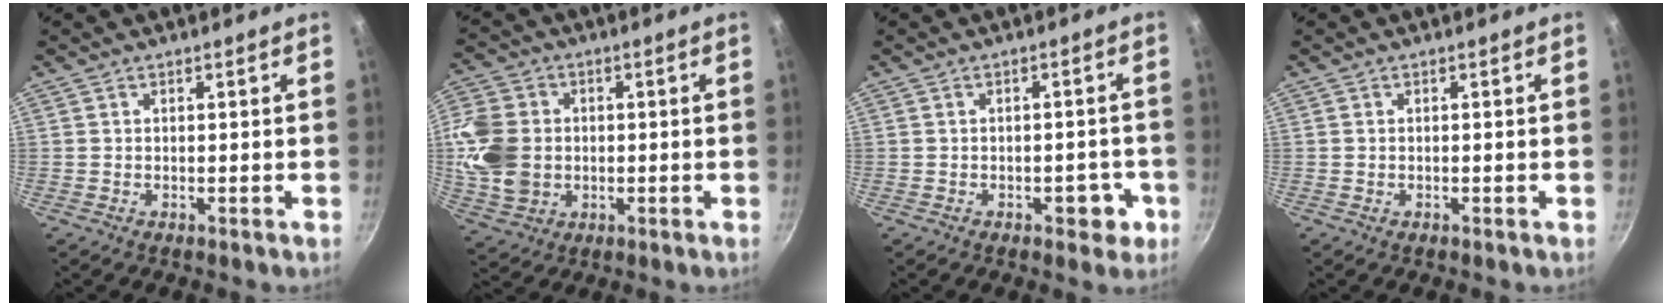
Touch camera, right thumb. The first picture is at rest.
{"total": 12.1, "force": [-0.1, 10.0, 6.9], "torque": [-0.121, -0.001, -0.003]}
{"total": 4.4, "force": [-1.9, 2.6, 3.1], "torque": [-0.014, 0.017, -0.017]}
{"total": 0.0}